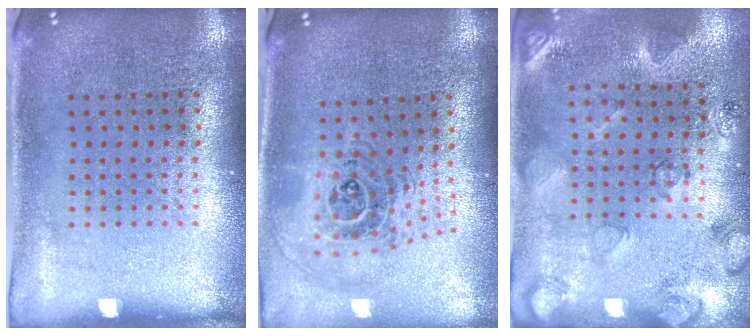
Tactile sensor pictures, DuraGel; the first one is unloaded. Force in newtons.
{"total": 1.3, "press": 1.2, "slide": 0.6}
{"total": 2.1, "press": 1.9, "slide": 0.8}